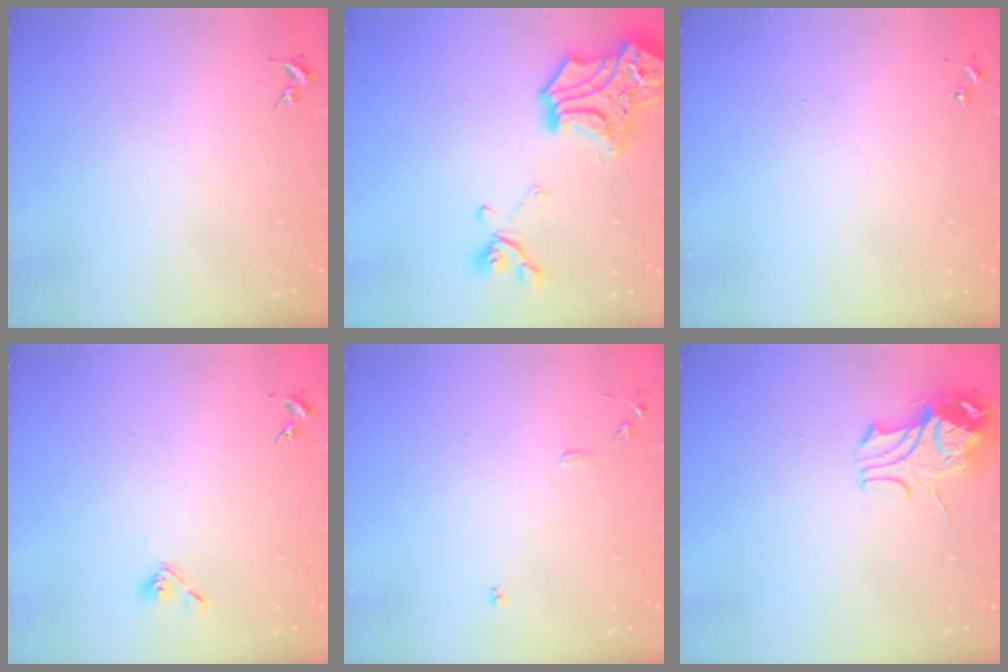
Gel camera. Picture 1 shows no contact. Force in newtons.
{"total": 23.1, "press": 23.1, "slide": 1.7}
{"total": 0.0}
{"total": 7.0, "press": 6.8, "slide": 1.8}
{"total": 7.3, "press": 7.3, "slide": 0.8}
{"total": 9.4, "press": 9.3, "slide": 1.3}